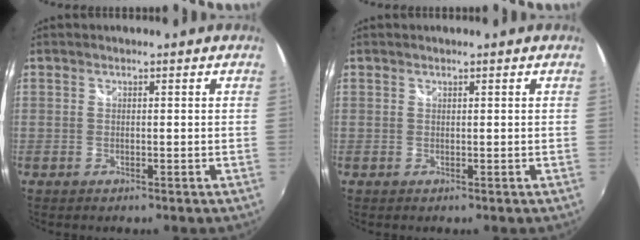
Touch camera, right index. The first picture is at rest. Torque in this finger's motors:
{"motor_torque": [-0.08, -0.07, -0.02, 0.00]}